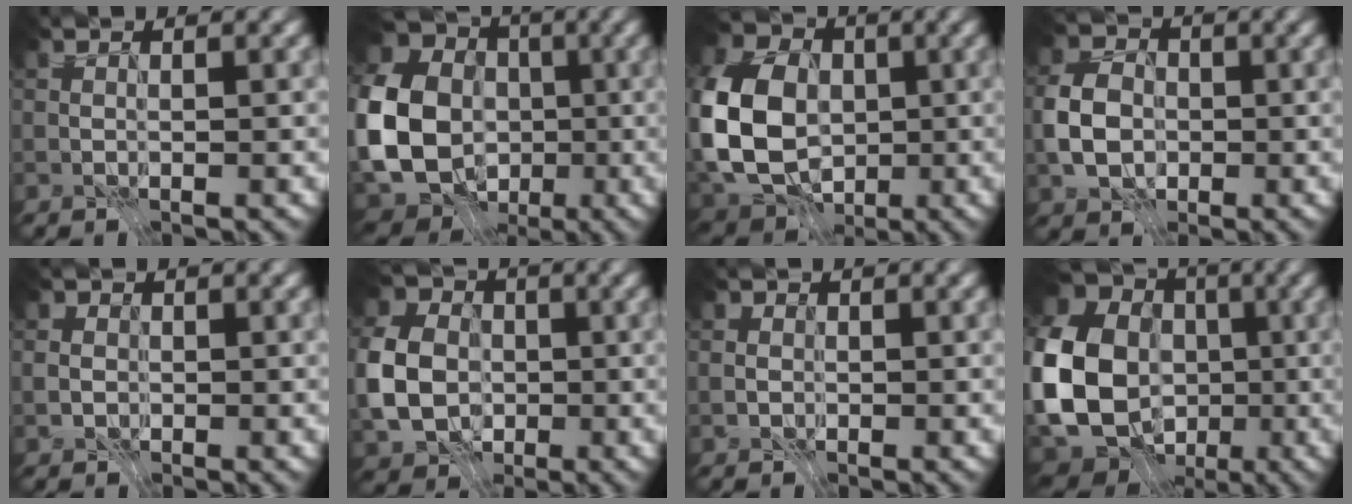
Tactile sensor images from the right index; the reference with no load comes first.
{"total": 16.9, "force": [-3.3, 14.3, 8.3], "torque": [-0.208, -0.012, -0.082]}
{"total": 12.7, "force": [-1.0, 9.9, 7.9], "torque": [-0.191, -0.005, -0.034]}
{"total": 4.9, "force": [-1.3, 3.8, 2.7], "torque": [-0.053, 0.005, -0.036]}
{"total": 1.6, "force": [-0.3, 1.6, 0.4], "torque": [-0.006, -0.001, -0.010]}
{"total": 8.3, "force": [-1.4, 6.9, 4.5], "torque": [-0.105, 0.005, -0.039]}
{"total": 1.3, "force": [-0.2, 1.3, 0.3], "torque": [-0.004, 0.000, -0.008]}
{"total": 18.7, "force": [-3.4, 15.8, 9.4], "torque": [-0.216, -0.010, -0.088]}